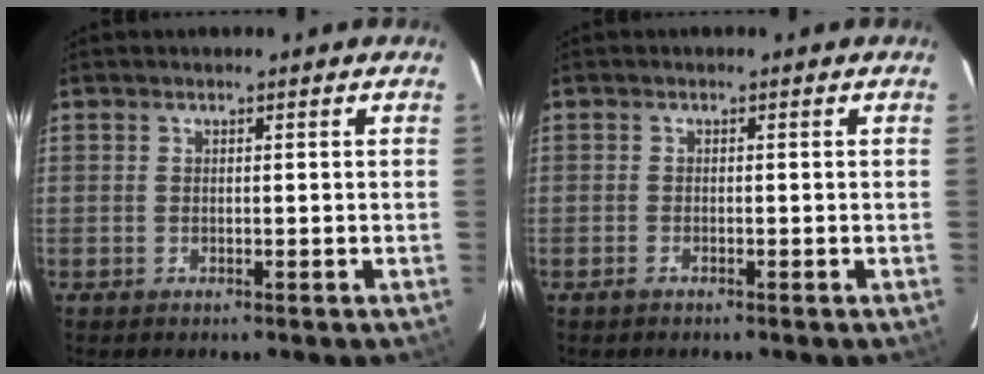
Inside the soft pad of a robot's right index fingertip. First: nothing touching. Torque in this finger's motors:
{"motor_torque": [0.13, -0.04, 0.00, 0.01]}